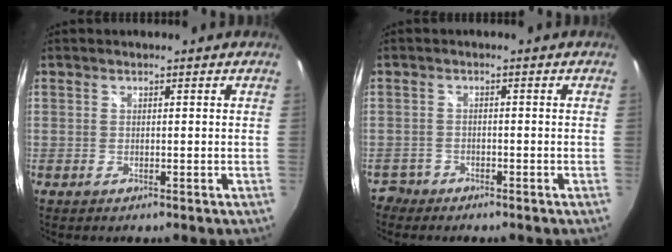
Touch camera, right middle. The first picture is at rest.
{"total": 3.4, "force": [-2.5, 2.3, 0.2], "torque": [-0.016, 0.001, -0.049]}